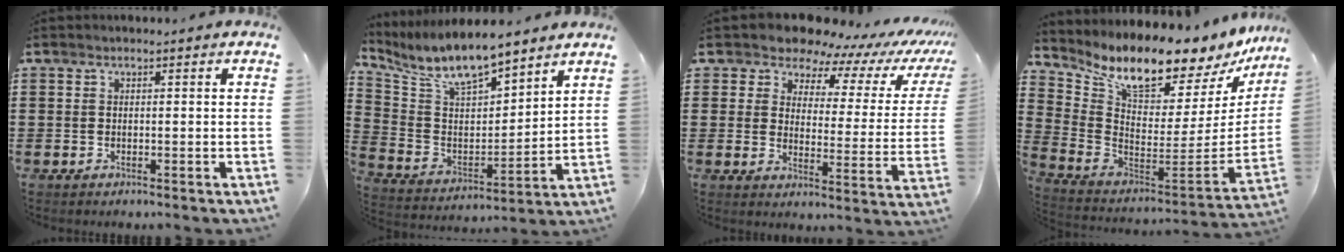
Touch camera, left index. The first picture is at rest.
{"total": 8.5, "force": [7.5, 2.2, 3.3], "torque": [-0.101, -0.042, 0.131]}
{"total": 7.6, "force": [6.9, 2.5, 1.9], "torque": [-0.056, -0.051, 0.117]}
{"total": 9.7, "force": [8.6, 1.7, 4.2], "torque": [-0.095, -0.087, 0.140]}